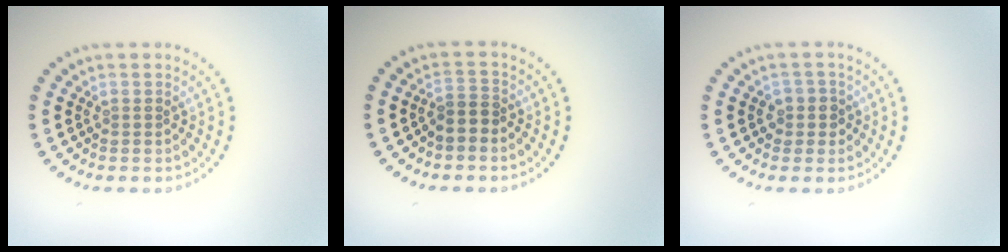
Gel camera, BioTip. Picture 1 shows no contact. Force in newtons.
{"total": 1.5, "press": 1.0, "slide": 1.0}
{"total": 1.8, "press": 1.5, "slide": 0.9}